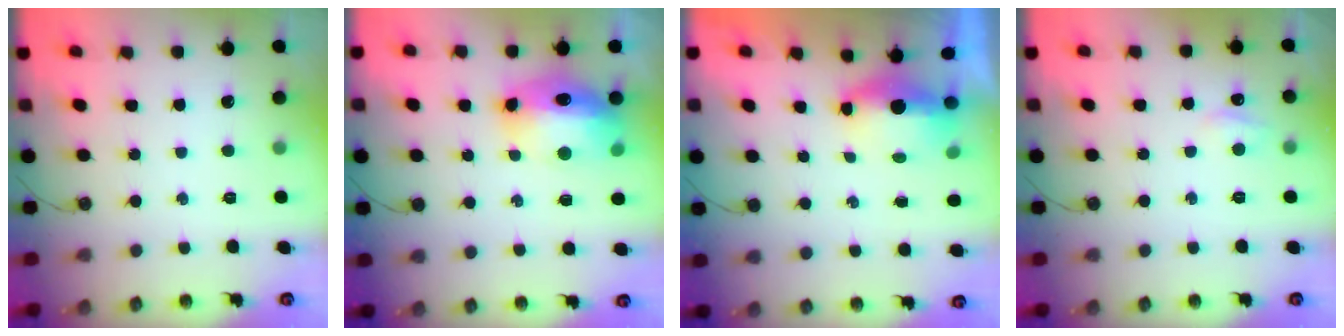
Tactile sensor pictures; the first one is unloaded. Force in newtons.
{"total": 15.6, "press": 15.1, "slide": 4.2}
{"total": 6.1, "press": 5.3, "slide": 2.9}
{"total": 4.7, "press": 4.6, "slide": 0.9}